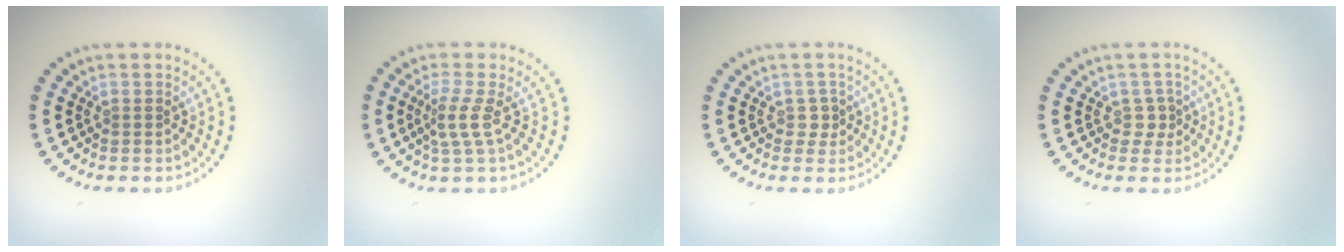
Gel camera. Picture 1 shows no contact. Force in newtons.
{"total": 2.4, "press": 1.5, "slide": 1.8}
{"total": 1.0, "press": 0.9, "slide": 0.5}
{"total": 1.1, "press": 0.8, "slide": 0.8}